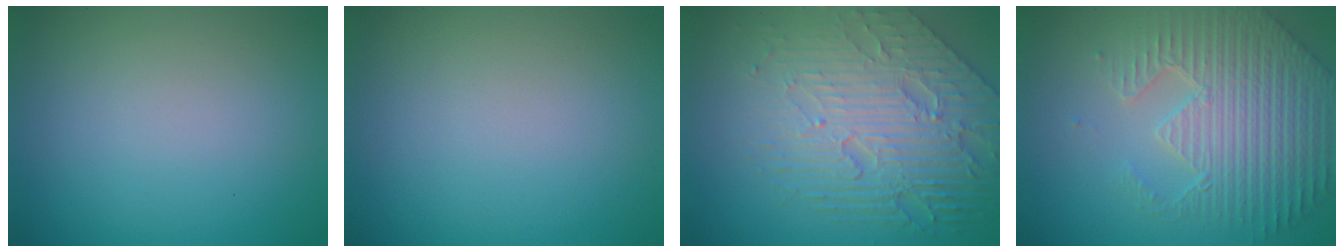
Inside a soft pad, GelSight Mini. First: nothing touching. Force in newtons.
{"total": 0.0}
{"total": 8.4, "press": 5.7, "slide": 6.2}
{"total": 6.5, "press": 5.3, "slide": 3.8}